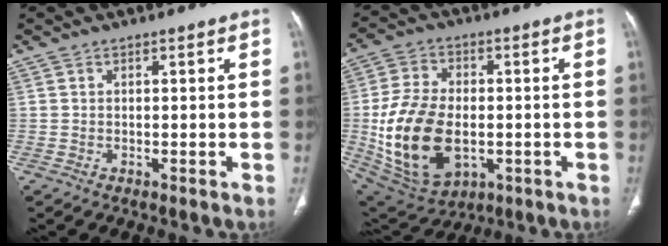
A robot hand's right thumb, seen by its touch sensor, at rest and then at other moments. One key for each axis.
{"total": 19.4, "fx": -2.8, "fy": 12.2, "fz": 14.9, "tx": -0.273, "ty": -0.002, "tz": -0.029}